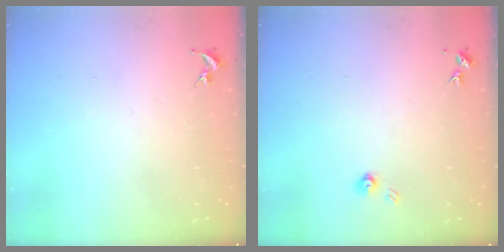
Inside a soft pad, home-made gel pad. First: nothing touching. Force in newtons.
{"total": 3.9, "press": 3.8, "slide": 0.4}